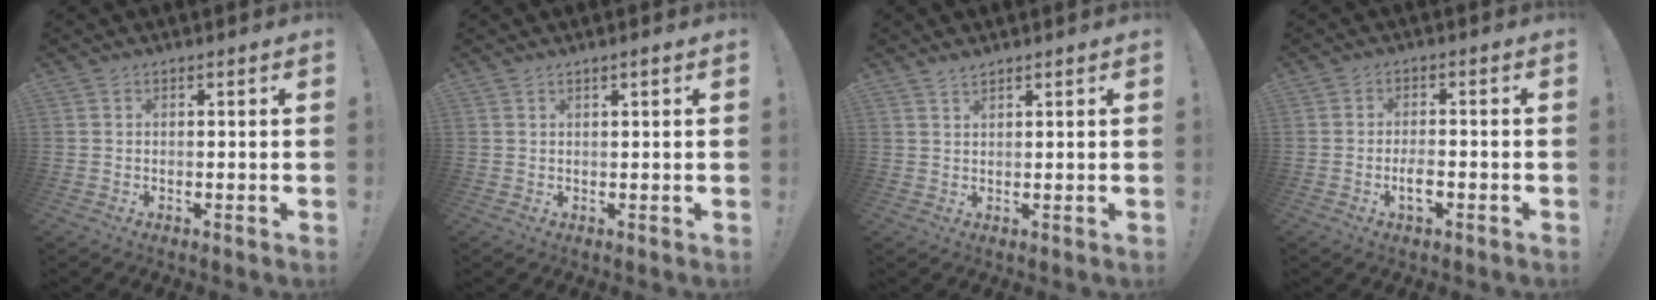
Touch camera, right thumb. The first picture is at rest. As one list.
[{"total": 1.1, "force": [0.7, -0.1, 0.8], "torque": [-0.018, 0.003, 0.012]}, {"total": 1.8, "force": [1.6, 0.2, 0.7], "torque": [-0.011, -0.007, 0.029]}, {"total": 3.8, "force": [-1.4, 1.5, 3.1], "torque": [-0.062, 0.002, -0.027]}]